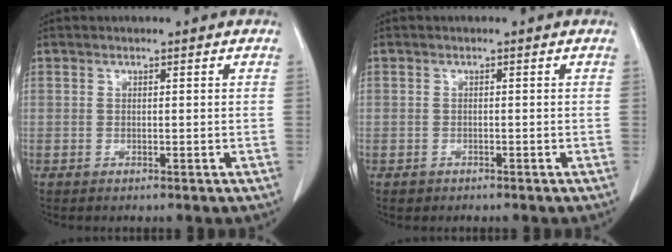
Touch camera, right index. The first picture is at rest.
{"total": 1.0, "force": [-0.6, 0.8, -0.1], "torque": [-0.005, 0.003, -0.010]}